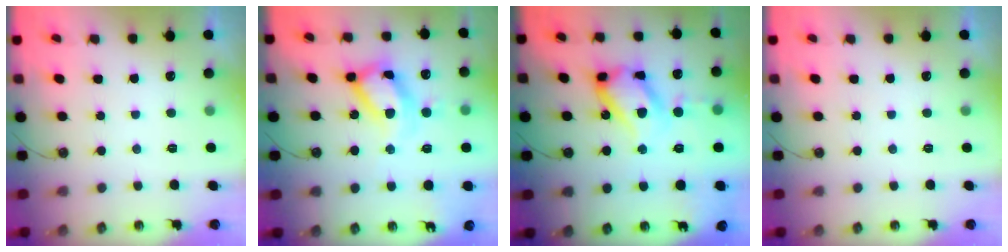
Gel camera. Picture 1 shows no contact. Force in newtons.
{"total": 19.4, "press": 19.3, "slide": 2.6}
{"total": 22.7, "press": 22.6, "slide": 2.1}
{"total": 0.0}